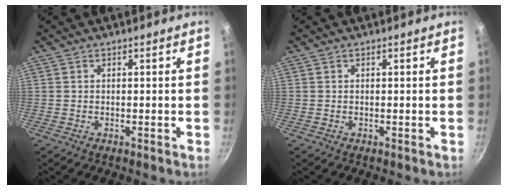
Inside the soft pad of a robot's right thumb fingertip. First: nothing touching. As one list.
[{"total": 0.0}]